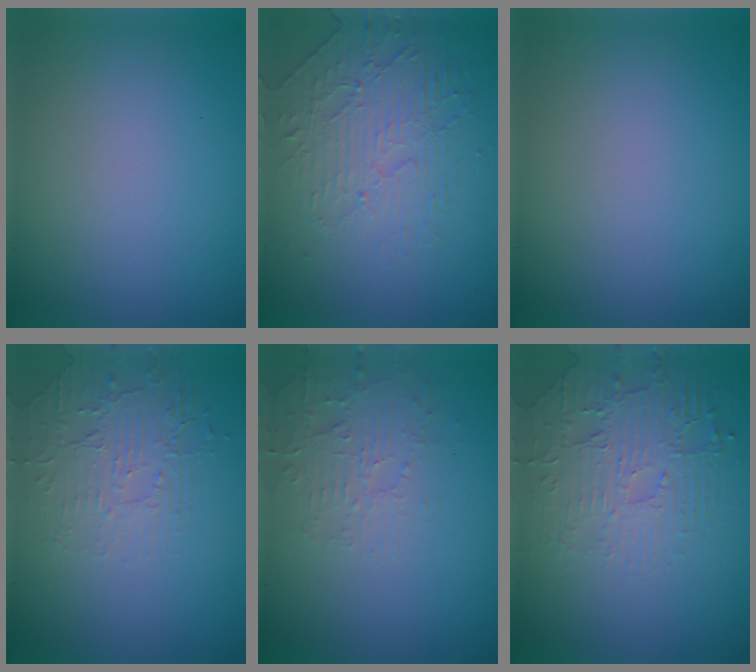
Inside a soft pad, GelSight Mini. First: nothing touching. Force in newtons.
{"total": 4.7, "press": 3.3, "slide": 3.3}
{"total": 0.0}
{"total": 2.1, "press": 1.3, "slide": 1.7}
{"total": 2.8, "press": 2.7, "slide": 0.6}
{"total": 2.8, "press": 2.5, "slide": 1.4}